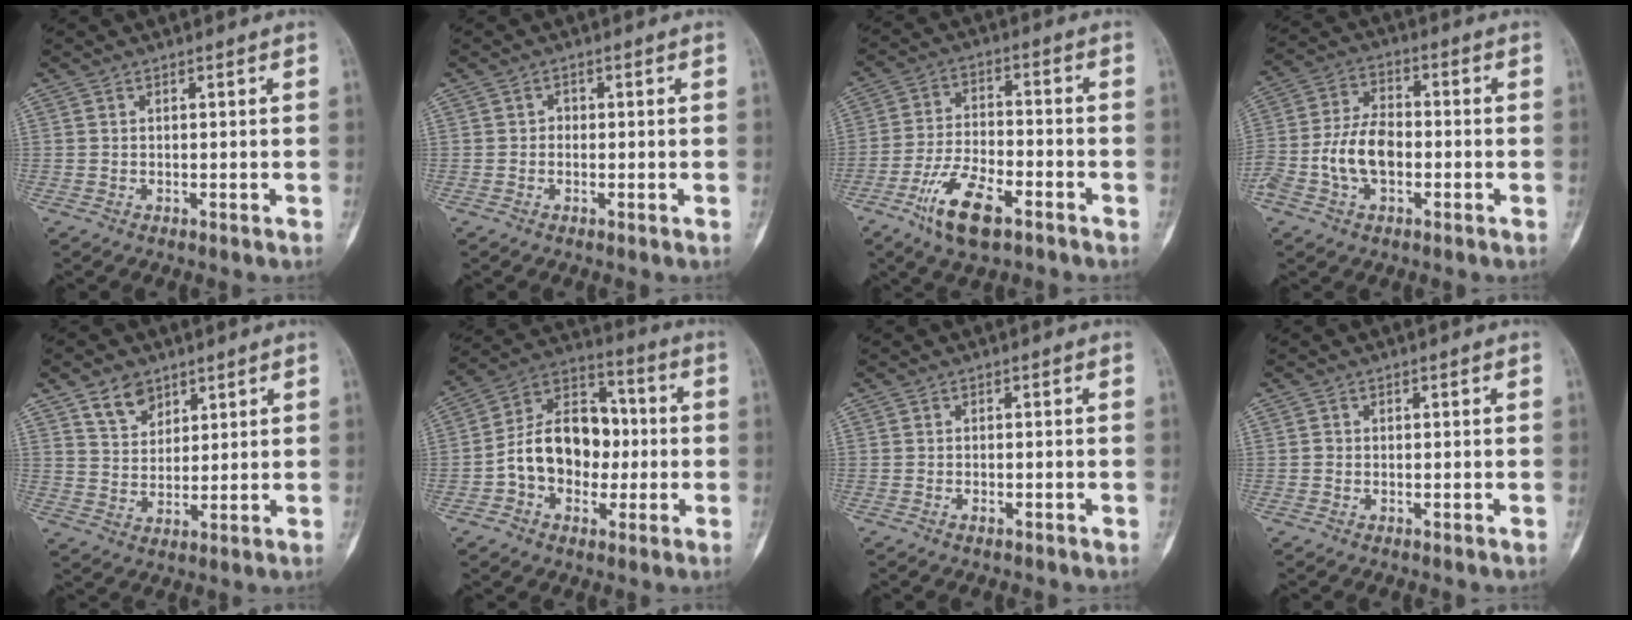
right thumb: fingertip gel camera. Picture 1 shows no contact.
{"total": 1.2, "force": [-0.3, 1.1, 0.4], "torque": [0.009, 0.007, -0.009]}
{"total": 11.7, "force": [-6.7, 4.9, 8.3], "torque": [-0.150, 0.027, -0.122]}
{"total": 10.3, "force": [-2.7, 6.4, 7.6], "torque": [-0.145, 0.030, -0.056]}
{"total": 6.4, "force": [4.1, 4.3, 2.5], "torque": [-0.017, -0.028, 0.080]}
{"total": 15.8, "force": [-1.9, 11.6, 10.6], "torque": [-0.132, 0.046, -0.038]}
{"total": 0.9, "force": [-0.6, 0.5, 0.5], "torque": [-0.007, 0.005, -0.011]}
{"total": 0.8, "force": [-0.2, 0.7, 0.1], "torque": [0.005, 0.004, -0.004]}